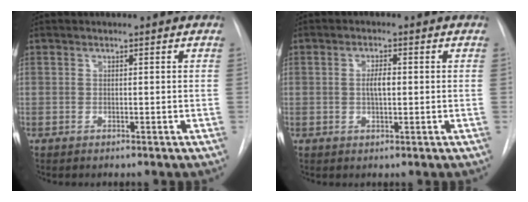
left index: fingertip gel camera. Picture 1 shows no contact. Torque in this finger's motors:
{"motor_torque": [0.86, -0.23, 0.32, 0.05]}